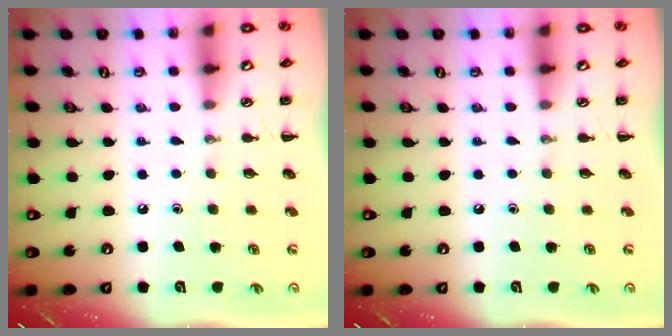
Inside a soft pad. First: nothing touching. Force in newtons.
{"total": 0.0}